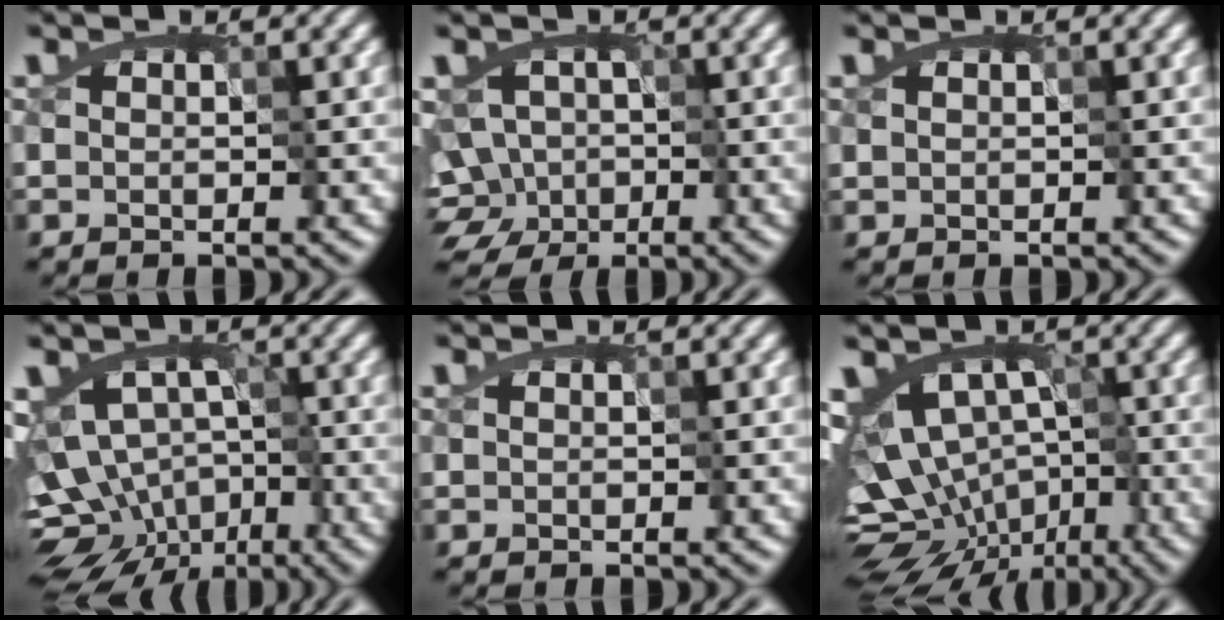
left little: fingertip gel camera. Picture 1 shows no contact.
{"total": 8.4, "force": [-3.3, 7.0, 3.3], "torque": [-0.043, 0.006, -0.086]}
{"total": 0.0}
{"total": 9.3, "force": [-4.6, 6.4, 4.9], "torque": [-0.038, -0.003, -0.065]}
{"total": 0.0}
{"total": 10.1, "force": [-2.9, 6.7, 6.9], "torque": [-0.074, -0.004, -0.045]}